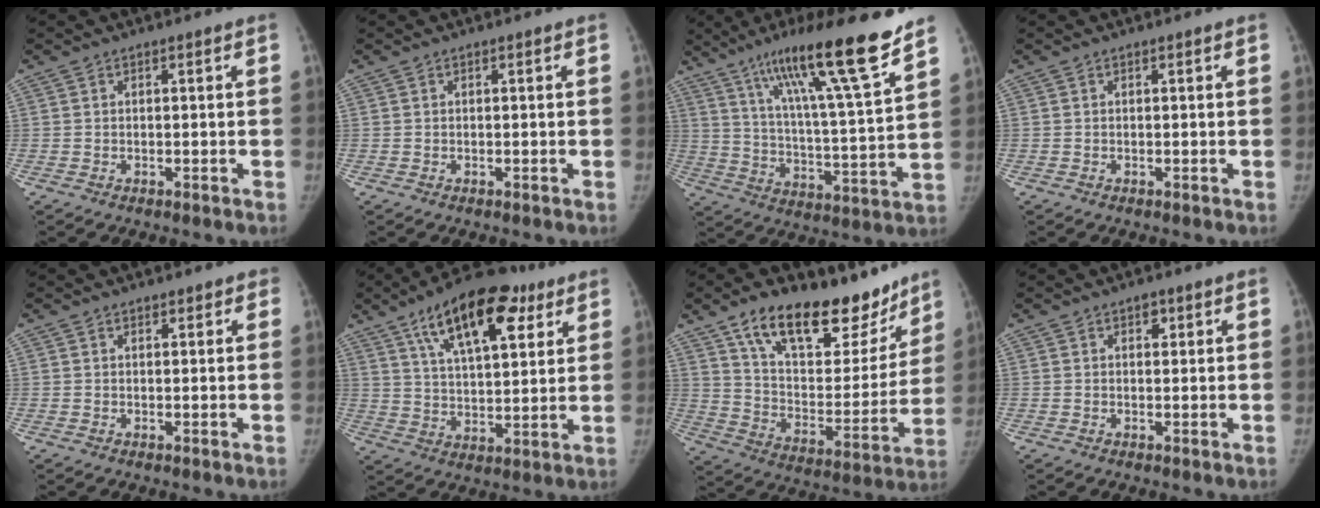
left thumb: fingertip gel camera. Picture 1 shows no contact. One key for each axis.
{"total": 0.0}
{"total": 21.1, "fx": 14.7, "fy": 1.2, "fz": 15.1, "tx": -0.223, "ty": -0.063, "tz": 0.243}
{"total": 0.0}
{"total": 1.6, "fx": 1.1, "fy": 0.9, "fz": 0.5, "tx": 0.010, "ty": -0.004, "tz": 0.009}
{"total": 19.3, "fx": 10.0, "fy": 8.3, "fz": 14.3, "tx": -0.199, "ty": -0.021, "tz": 0.165}
{"total": 25.8, "fx": 17.8, "fy": 12.0, "fz": 14.4, "tx": -0.169, "ty": -0.068, "tz": 0.285}
{"total": 1.8, "fx": 1.0, "fy": 1.1, "fz": 1.0, "tx": -0.004, "ty": -0.002, "tz": 0.012}